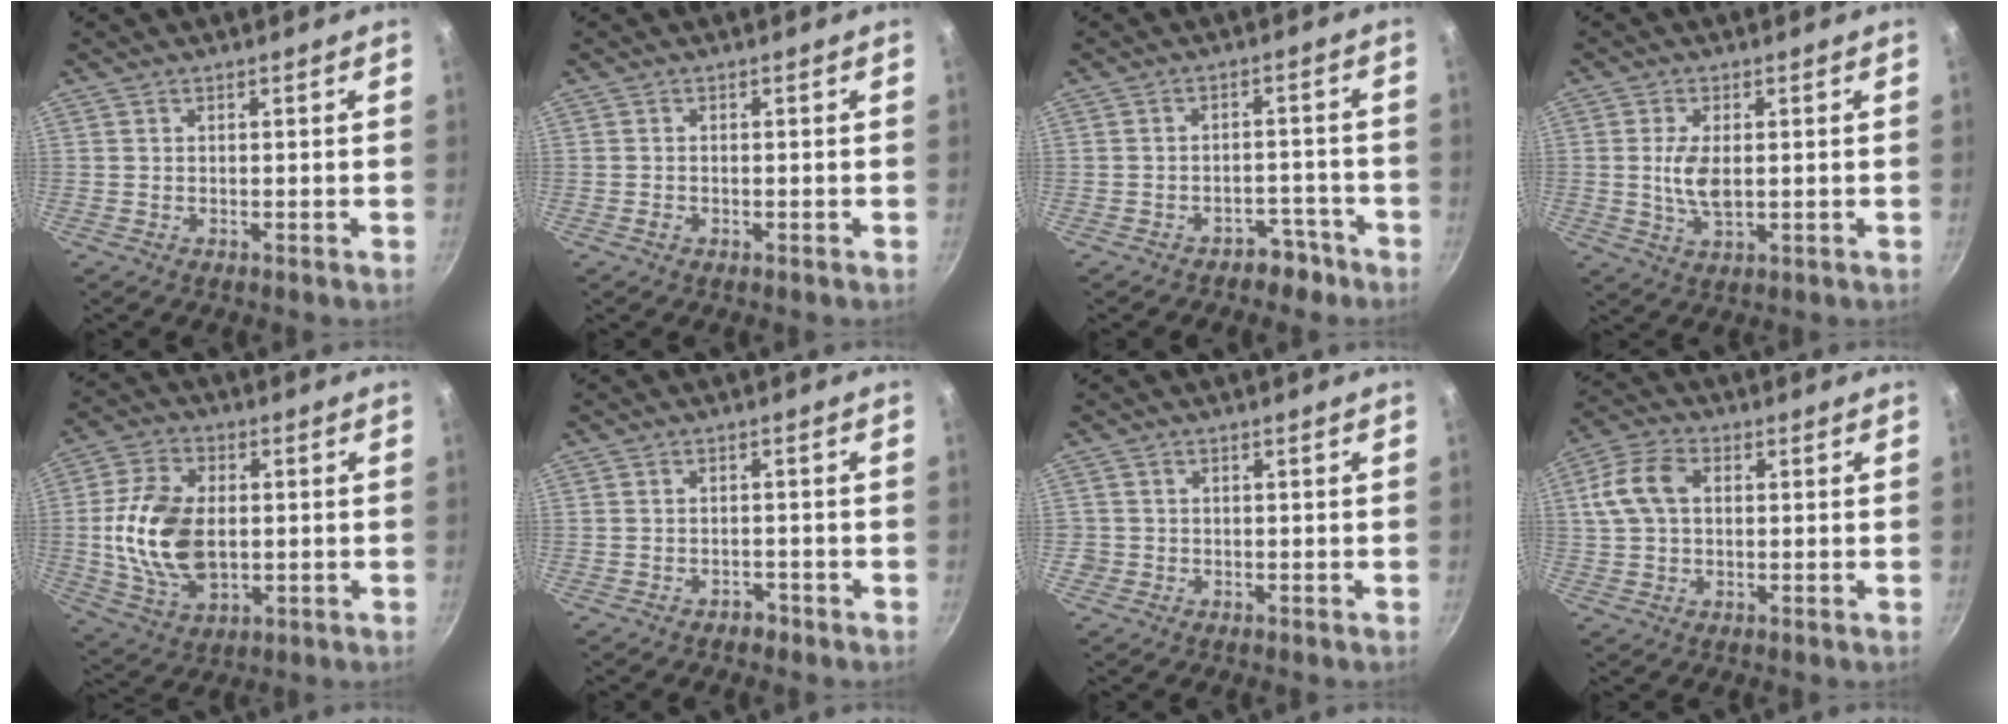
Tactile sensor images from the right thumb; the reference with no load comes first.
{"total": 0.7, "force": [-0.4, 0.5, 0.3], "torque": [-0.011, 0.003, -0.009]}
{"total": 4.5, "force": [-3.4, 2.7, 1.2], "torque": [0.016, 0.049, -0.032]}
{"total": 5.8, "force": [0.3, 2.8, 5.1], "torque": [-0.103, -0.005, 0.007]}
{"total": 15.8, "force": [-0.1, 10.1, 12.2], "torque": [-0.218, 0.002, 0.002]}
{"total": 1.7, "force": [-1.3, 0.9, 0.3], "torque": [0.009, 0.021, -0.012]}
{"total": 1.6, "force": [-0.4, 1.5, 0.2], "torque": [0.002, 0.007, -0.005]}
{"total": 8.8, "force": [1.4, 6.1, 6.2], "torque": [-0.116, 0.020, 0.016]}